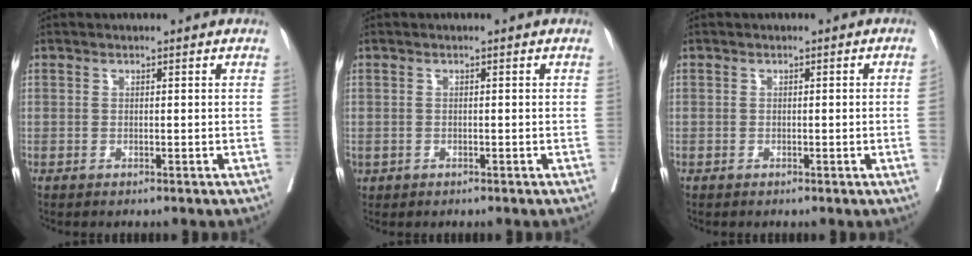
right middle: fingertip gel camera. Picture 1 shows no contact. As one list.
[{"total": 0.5, "force": [-0.1, 0.5, 0.2], "torque": [-0.008, 0.000, 0.005]}, {"total": 1.1, "force": [-0.2, 0.1, 1.1], "torque": [-0.025, 0.006, 0.001]}]